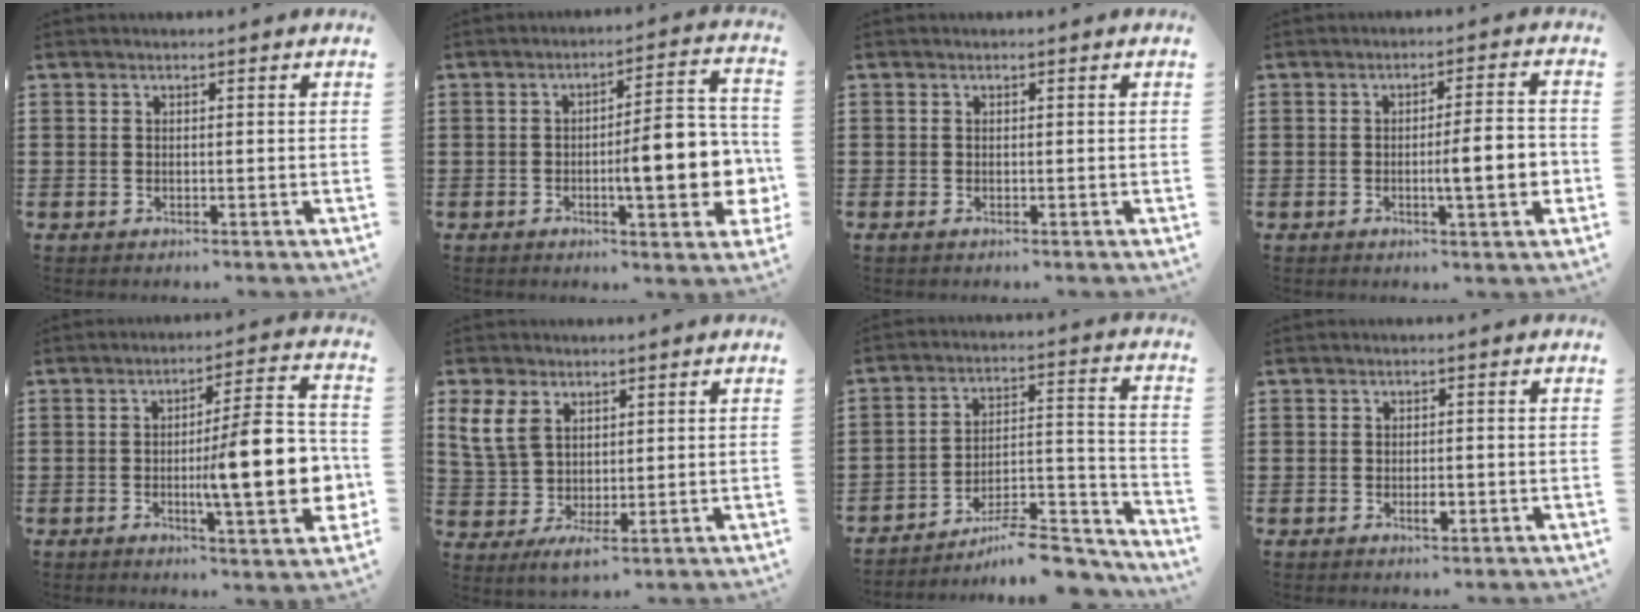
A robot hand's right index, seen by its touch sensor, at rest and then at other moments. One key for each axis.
{"total": 11.5, "fx": -2.1, "fy": 3.2, "fz": 10.8, "tx": -0.139, "ty": -0.014, "tz": -0.041}
{"total": 0.0}
{"total": 6.7, "fx": -1.2, "fy": 1.0, "fz": 6.6, "tx": -0.093, "ty": -0.008, "tz": -0.025}
{"total": 13.6, "fx": -2.0, "fy": 2.8, "fz": 13.1, "tx": -0.180, "ty": -0.013, "tz": -0.041}
{"total": 6.6, "fx": 2.0, "fy": 4.2, "fz": 4.7, "tx": -0.111, "ty": 0.008, "tz": 0.040}
{"total": 9.6, "fx": -8.2, "fy": 2.1, "fz": 4.6, "tx": -0.055, "ty": 0.027, "tz": -0.152}
{"total": 2.0, "fx": -0.7, "fy": 0.6, "fz": 1.7, "tx": -0.030, "ty": -0.001, "tz": -0.013}